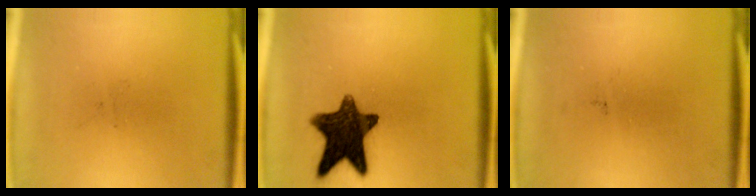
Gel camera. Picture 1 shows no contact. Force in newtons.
{"total": 12.9}
{"total": 0.0}